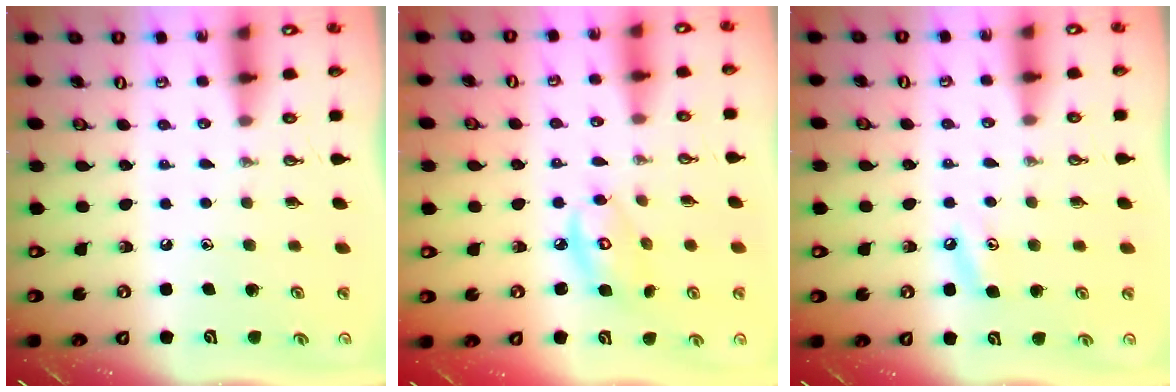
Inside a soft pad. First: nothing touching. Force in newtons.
{"total": 7.2, "press": 7.2, "slide": 0.4}
{"total": 4.4, "press": 4.4, "slide": 0.7}